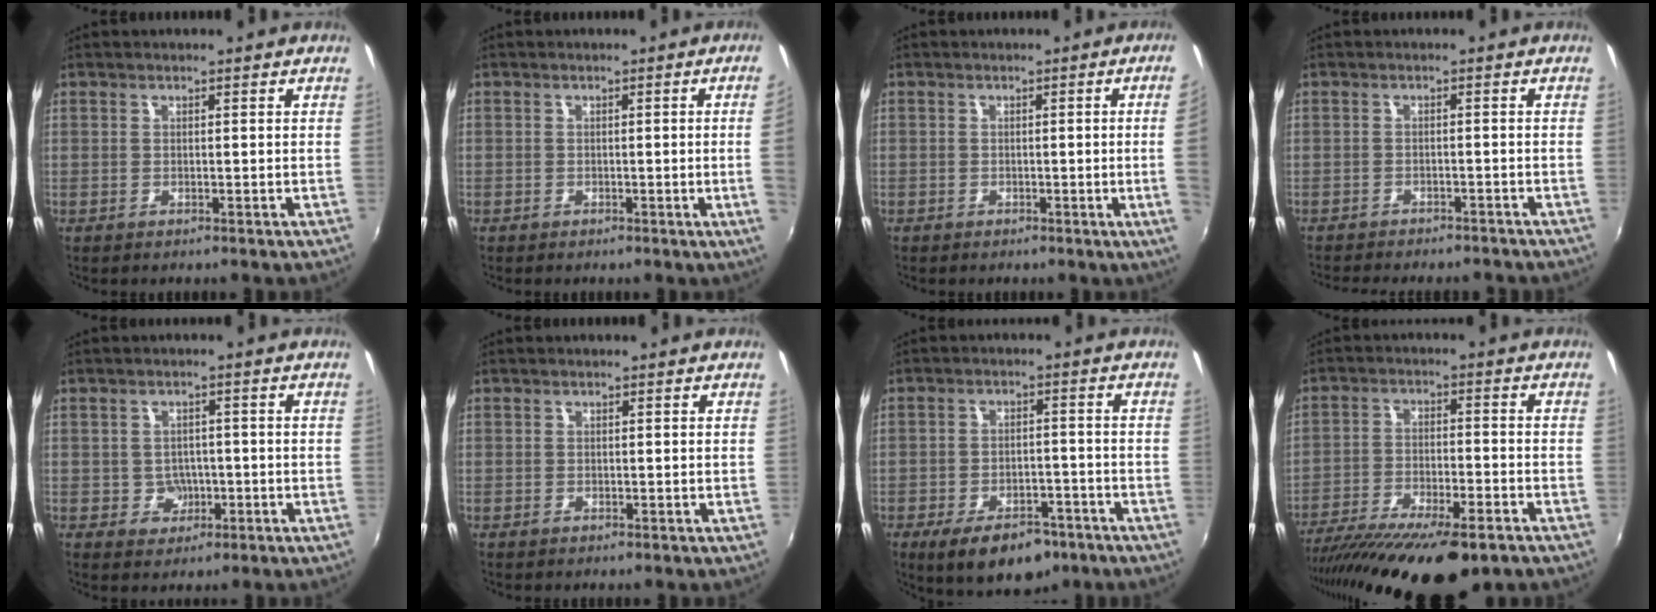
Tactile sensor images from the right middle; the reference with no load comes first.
{"total": 2.8, "force": [-0.1, -1.5, 2.4], "torque": [-0.043, -0.010, 0.005]}
{"total": 3.8, "force": [-0.1, -1.5, 3.5], "torque": [-0.055, -0.010, 0.001]}
{"total": 9.6, "force": [-8.5, 2.4, 3.6], "torque": [-0.084, -0.018, -0.119]}
{"total": 3.6, "force": [-0.9, 3.4, 0.8], "torque": [-0.019, 0.007, -0.006]}
{"total": 0.0}
{"total": 11.8, "force": [-7.7, 5.8, 6.8], "torque": [-0.132, -0.014, -0.109]}
{"total": 20.1, "force": [-15.1, 4.9, 12.3], "torque": [-0.234, -0.060, -0.240]}